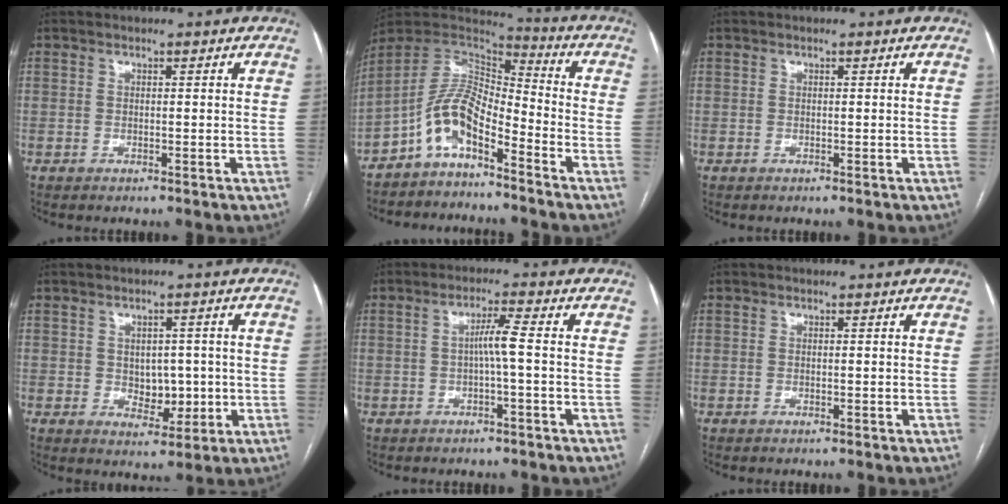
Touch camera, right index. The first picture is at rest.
{"total": 9.6, "force": [-5.8, 3.2, 6.9], "torque": [-0.142, 0.029, -0.113]}
{"total": 0.0}
{"total": 5.0, "force": [-0.2, 3.4, 3.7], "torque": [-0.044, 0.004, 0.007]}
{"total": 3.4, "force": [-0.4, -0.4, 3.3], "torque": [-0.059, 0.008, -0.004]}
{"total": 0.0}